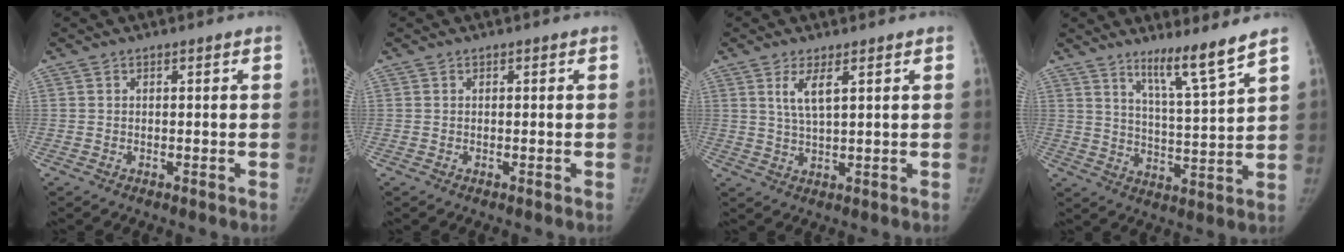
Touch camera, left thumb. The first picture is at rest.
{"total": 0.0}
{"total": 4.2, "force": [1.9, 0.9, 3.6], "torque": [-0.075, -0.014, 0.043]}
{"total": 9.2, "force": [6.9, -0.6, 6.1], "torque": [-0.098, -0.062, 0.122]}